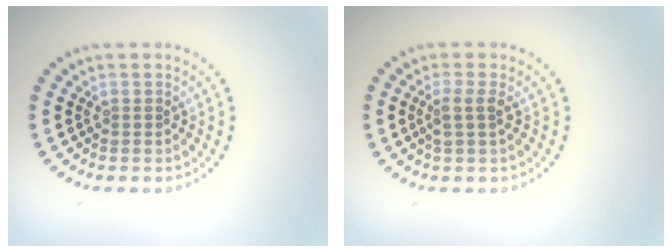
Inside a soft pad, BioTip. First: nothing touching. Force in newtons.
{"total": 1.5, "press": 1.2, "slide": 0.8}